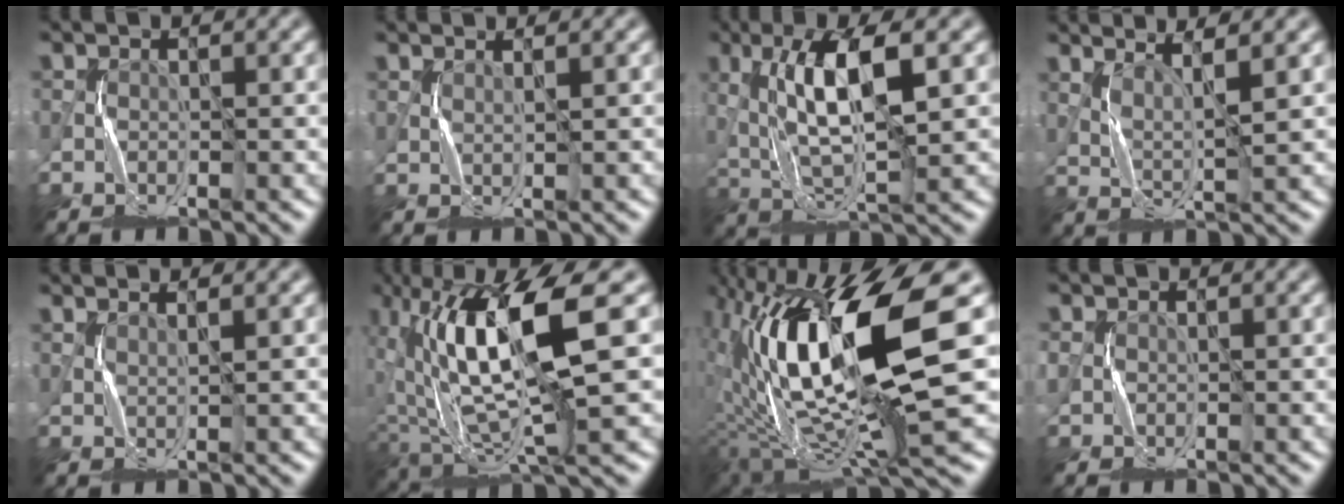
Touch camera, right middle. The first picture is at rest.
{"total": 1.1, "force": [1.0, -0.5, 0.0], "torque": [-0.005, -0.006, 0.019]}
{"total": 7.6, "force": [2.1, 1.9, 7.1], "torque": [-0.135, -0.004, 0.042]}
{"total": 3.0, "force": [2.4, -0.2, 1.9], "torque": [-0.052, -0.007, 0.050]}
{"total": 1.3, "force": [1.2, -0.4, 0.2], "torque": [-0.007, -0.007, 0.021]}
{"total": 11.3, "force": [1.9, 3.1, 10.7], "torque": [-0.210, -0.007, 0.043]}
{"total": 16.2, "force": [1.4, 5.2, 15.3], "torque": [-0.306, 0.001, 0.038]}
{"total": 0.7, "force": [0.3, 0.6, -0.2], "torque": [-0.001, -0.001, 0.008]}